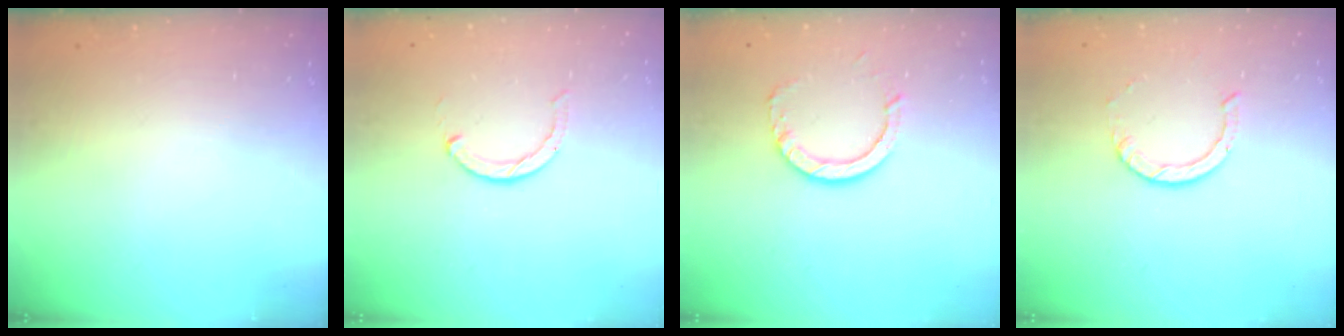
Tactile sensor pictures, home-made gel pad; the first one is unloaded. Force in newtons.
{"total": 2.3, "press": 2.3, "slide": 0.4}
{"total": 8.6, "press": 8.5, "slide": 1.3}
{"total": 3.5, "press": 3.5, "slide": 0.4}